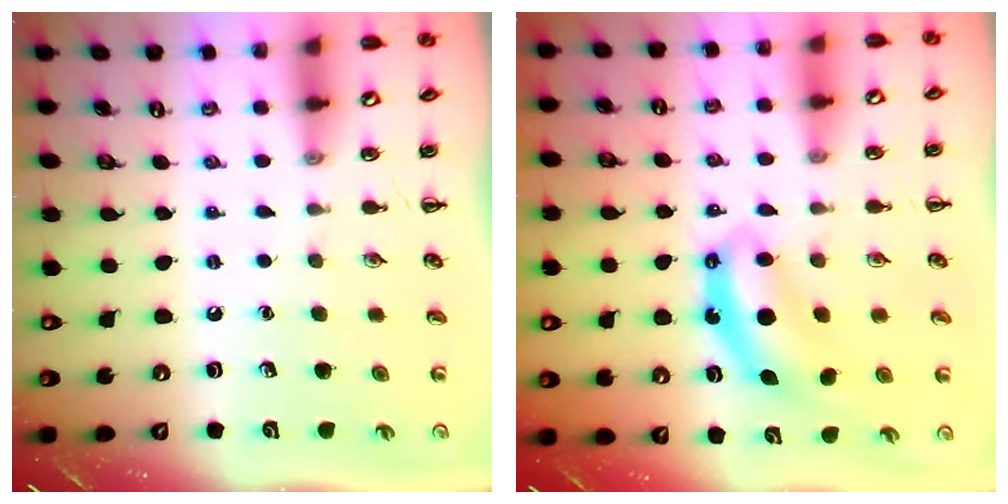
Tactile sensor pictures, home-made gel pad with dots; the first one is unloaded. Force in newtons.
{"total": 7.1, "press": 7.1, "slide": 0.5}